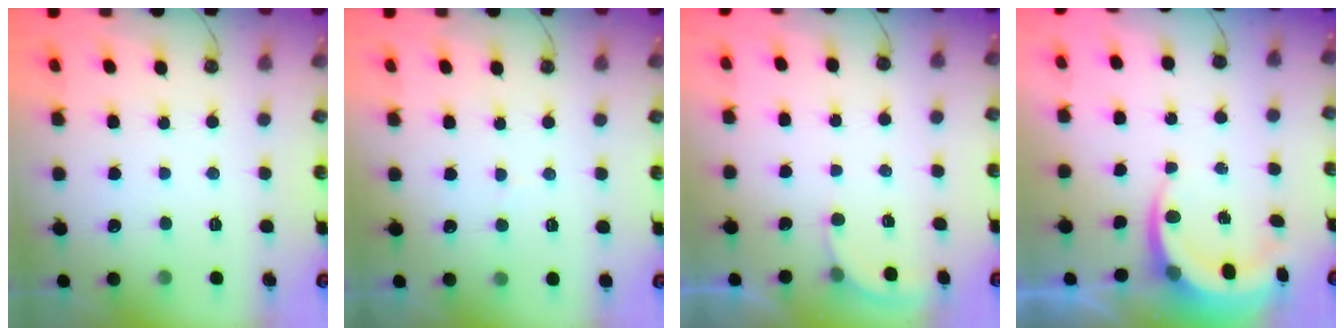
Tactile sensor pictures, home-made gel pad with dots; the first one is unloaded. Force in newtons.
{"total": 2.8, "press": 2.6, "slide": 1.0}
{"total": 2.5, "press": 2.5, "slide": 0.2}
{"total": 6.0, "press": 5.8, "slide": 1.5}